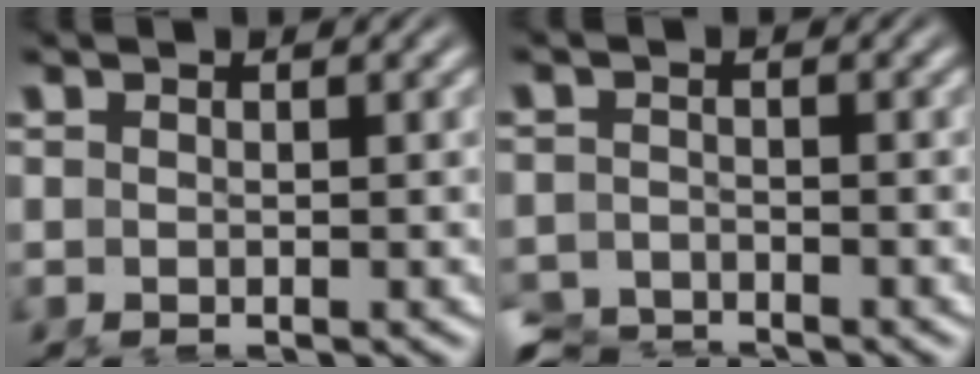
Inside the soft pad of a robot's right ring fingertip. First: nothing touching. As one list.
[{"total": 3.9, "force": [-3.7, 1.1, -0.1], "torque": [0.004, -0.021, -0.067]}]